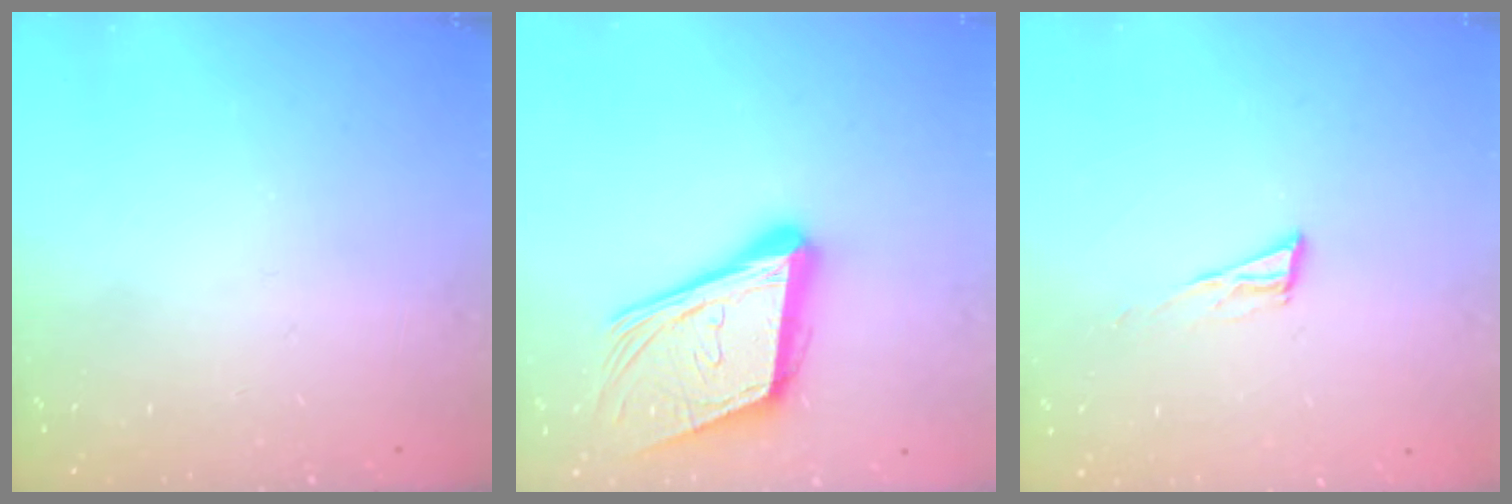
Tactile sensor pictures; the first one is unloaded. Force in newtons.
{"total": 20.1, "press": 19.6, "slide": 4.5}
{"total": 7.0, "press": 6.9, "slide": 0.9}